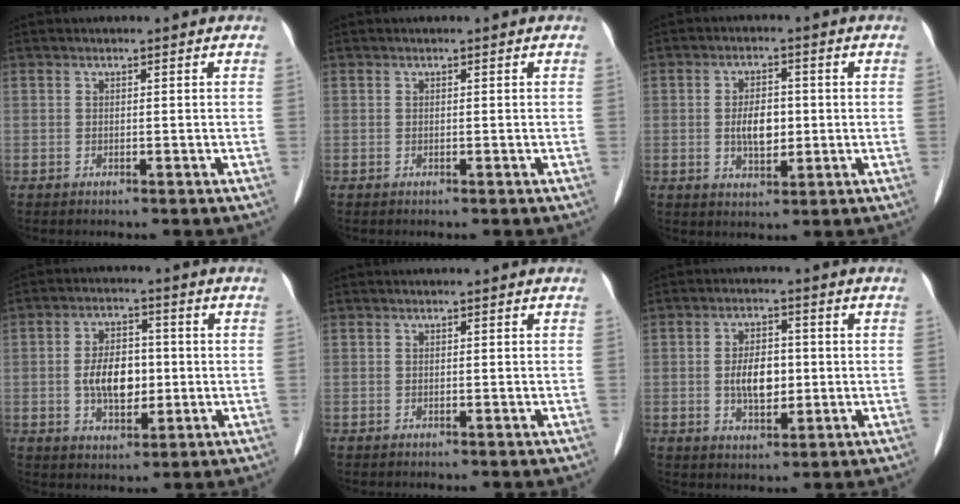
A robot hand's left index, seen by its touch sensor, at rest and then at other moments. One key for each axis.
{"total": 0.0}
{"total": 5.1, "fx": -0.2, "fy": 2.8, "fz": 4.3, "tx": -0.083, "ty": 0.003, "tz": 0.000}
{"total": 7.5, "fx": -0.4, "fy": 4.4, "fz": 6.1, "tx": -0.123, "ty": 0.009, "tz": -0.005}
{"total": 0.0}
{"total": 6.1, "fx": -0.2, "fy": 3.4, "fz": 5.1, "tx": -0.099, "ty": 0.005, "tz": -0.001}